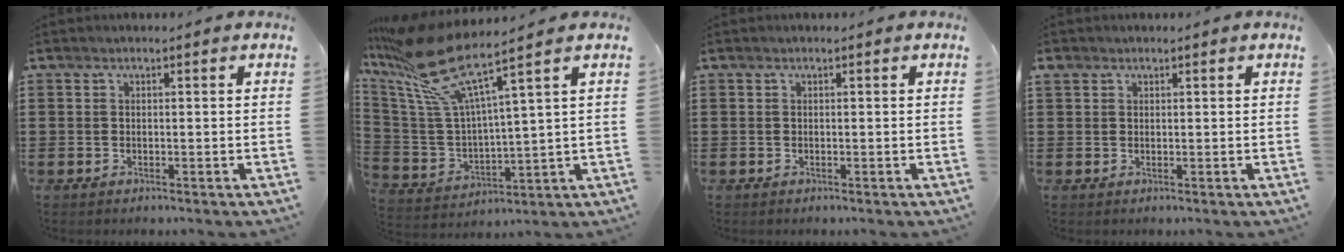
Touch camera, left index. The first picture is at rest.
{"total": 12.5, "force": [8.8, 2.4, 8.5], "torque": [-0.220, -0.052, 0.145]}
{"total": 0.0}
{"total": 1.2, "force": [0.7, 0.8, 0.4], "torque": [-0.011, 0.005, 0.013]}